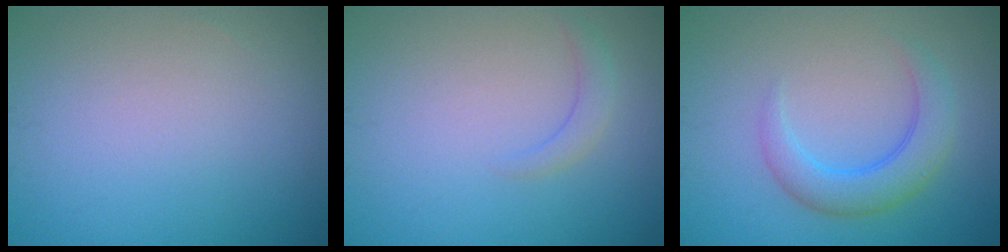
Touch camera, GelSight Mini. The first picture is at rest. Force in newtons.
{"total": 1.4, "press": 1.3, "slide": 0.3}
{"total": 3.6, "press": 3.6, "slide": 0.2}